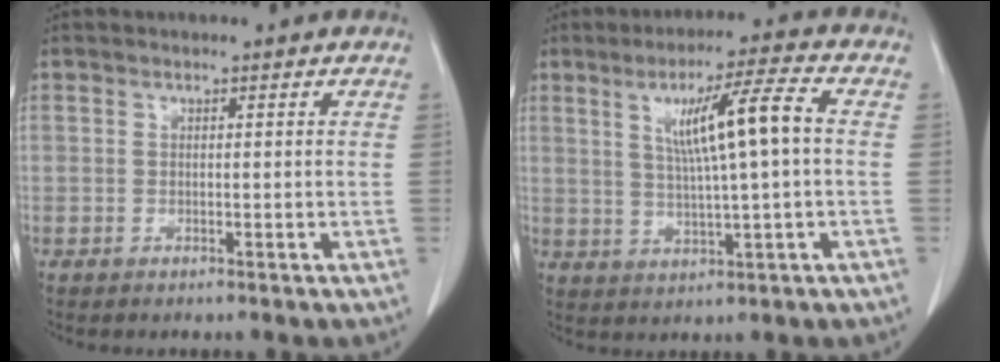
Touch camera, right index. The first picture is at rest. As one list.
[{"total": 9.8, "force": [1.8, -0.1, 9.7], "torque": [-0.163, 0.009, 0.032]}]